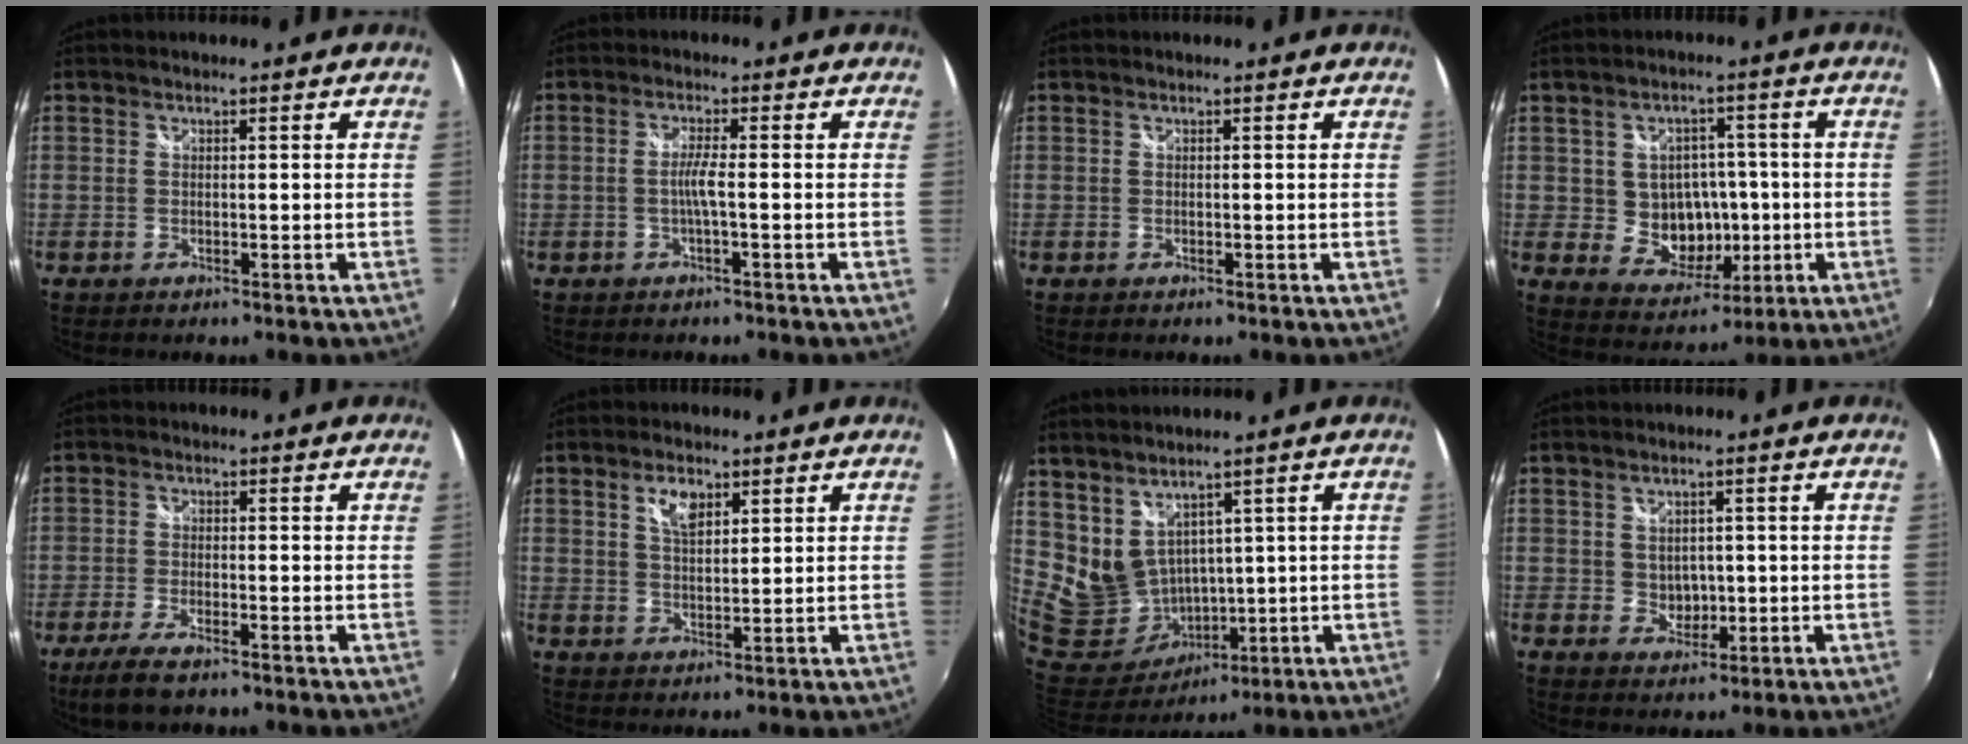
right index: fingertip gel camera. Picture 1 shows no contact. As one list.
[{"total": 2.5, "force": [-0.7, -0.4, 2.4], "torque": [-0.047, -0.001, -0.016]}, {"total": 0.0}, {"total": 9.3, "force": [-0.7, 8.1, 4.4], "torque": [-0.092, 0.006, 0.008]}, {"total": 6.3, "force": [-4.6, 1.4, 4.1], "torque": [-0.103, -0.019, -0.088]}, {"total": 4.5, "force": [2.4, 2.2, 3.1], "torque": [-0.052, 0.005, 0.043]}, {"total": 12.3, "force": [5.9, 8.9, 6.1], "torque": [-0.151, -0.002, 0.152]}, {"total": 3.5, "force": [0.2, 3.1, 1.7], "torque": [-0.026, 0.003, 0.009]}]